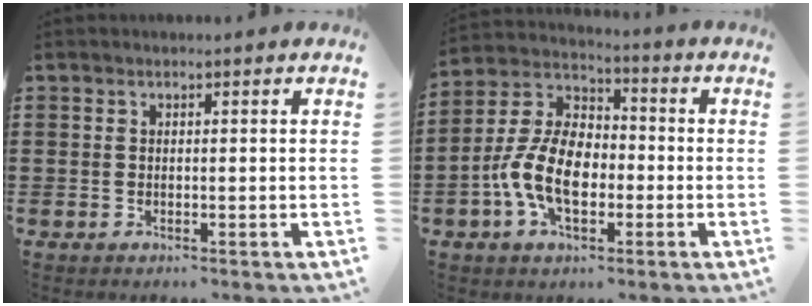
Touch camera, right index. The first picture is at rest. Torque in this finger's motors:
{"motor_torque": [2.14, 0.00, 1.05, 0.21]}